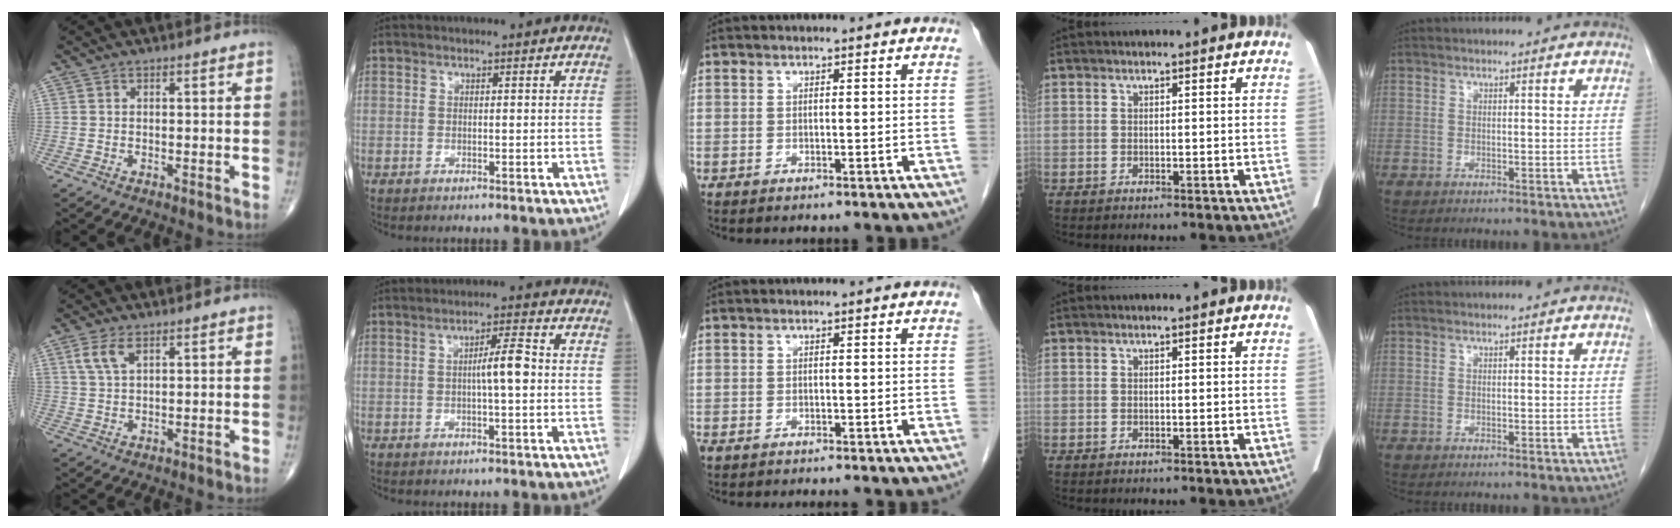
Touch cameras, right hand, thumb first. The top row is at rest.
{"thumb": {"total": 4.4, "force": [2.2, 2.0, 3.2], "torque": [-0.070, 0.002, 0.050]}, "index": {"total": 4.4, "force": [0.0, 0.4, 4.4], "torque": [-0.075, 0.008, -0.002]}, "middle": {"total": 2.7, "force": [-2.2, 0.7, 1.3], "torque": [-0.022, -0.007, -0.027]}}